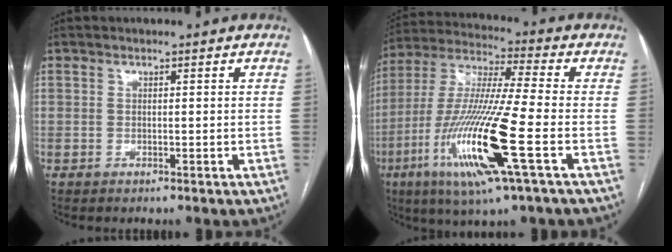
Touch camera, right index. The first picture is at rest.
{"total": 18.9, "force": [-6.4, 0.5, 17.8], "torque": [-0.379, -0.027, -0.122]}